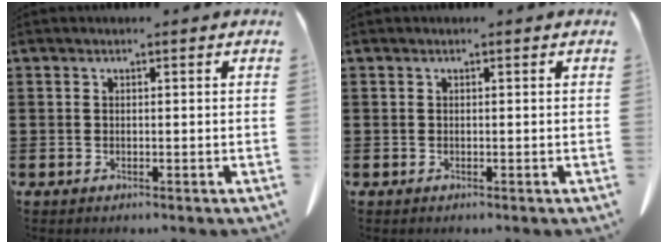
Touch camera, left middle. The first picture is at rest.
{"total": 0.0}